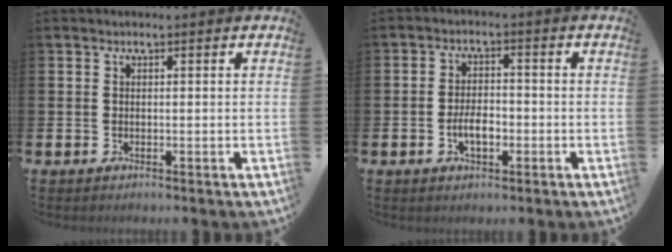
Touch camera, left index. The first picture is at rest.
{"total": 3.6, "force": [-1.0, 1.9, 2.9], "torque": [-0.039, 0.000, -0.022]}